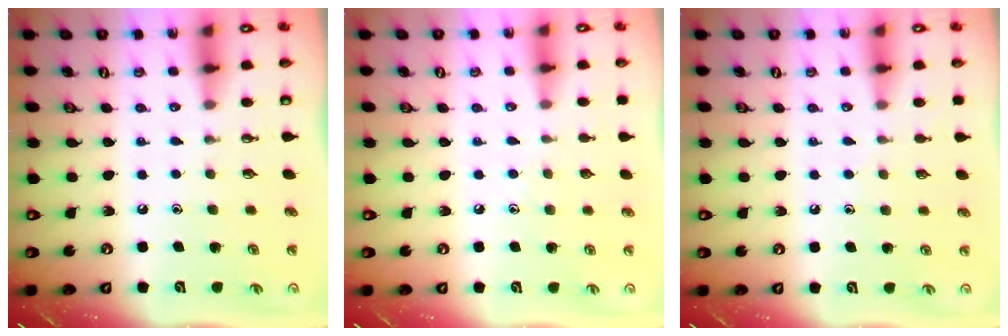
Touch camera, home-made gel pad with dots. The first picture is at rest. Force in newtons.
{"total": 4.1, "press": 4.0, "slide": 0.6}
{"total": 3.9, "press": 3.9, "slide": 0.3}